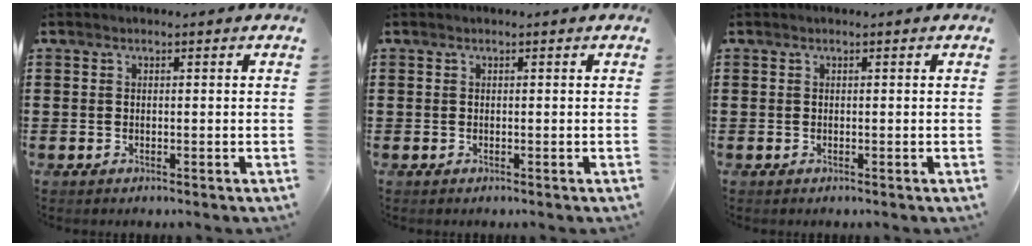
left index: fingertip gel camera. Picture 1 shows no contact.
{"total": 0.0}
{"total": 0.0}